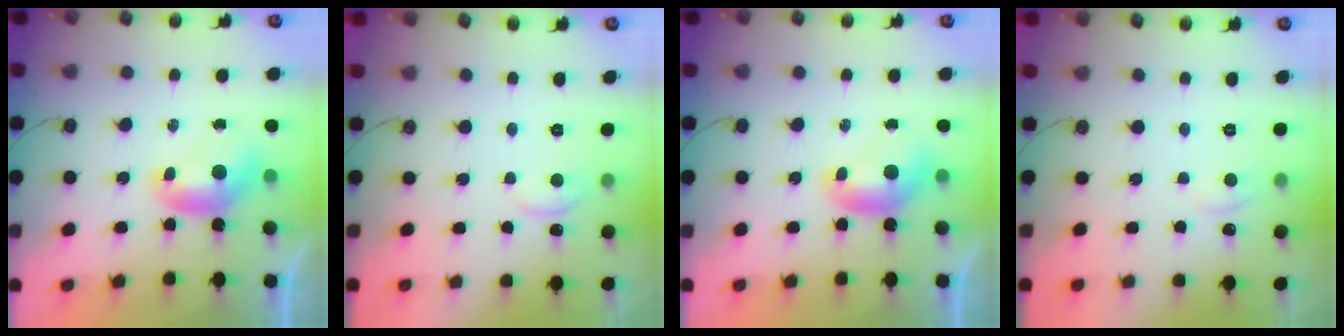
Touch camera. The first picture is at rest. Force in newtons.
{"total": 2.4, "press": 2.4, "slide": 0.3}
{"total": 0.0}
{"total": 2.2, "press": 2.2, "slide": 0.5}